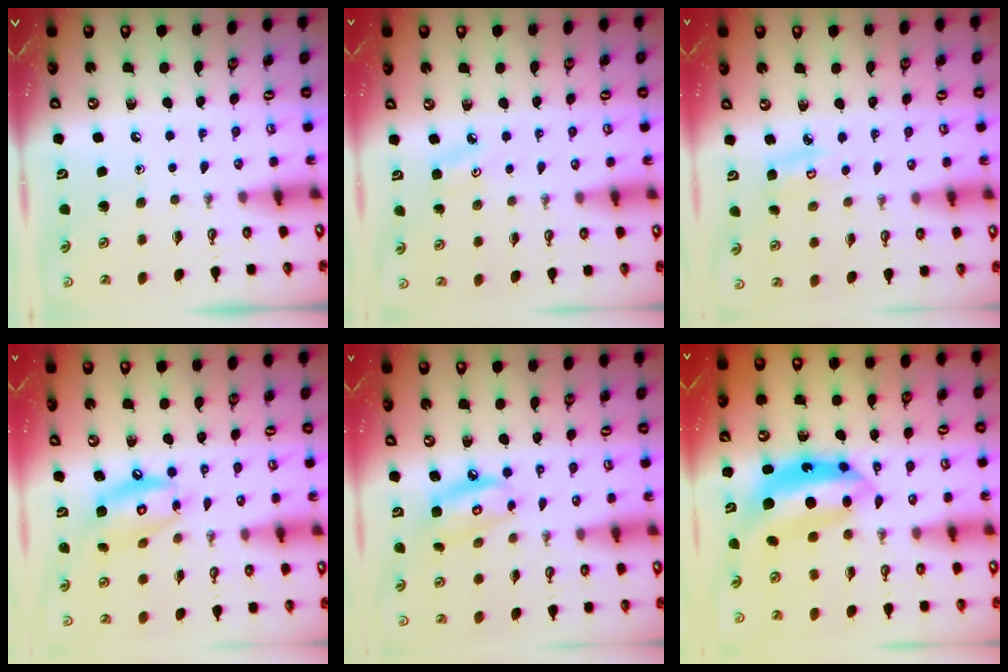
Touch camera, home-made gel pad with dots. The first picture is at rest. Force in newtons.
{"total": 4.7, "press": 4.7, "slide": 0.5}
{"total": 5.3, "press": 5.3, "slide": 0.3}
{"total": 11.5, "press": 11.5, "slide": 0.8}
{"total": 7.7, "press": 7.7, "slide": 0.6}
{"total": 9.9, "press": 9.8, "slide": 1.3}